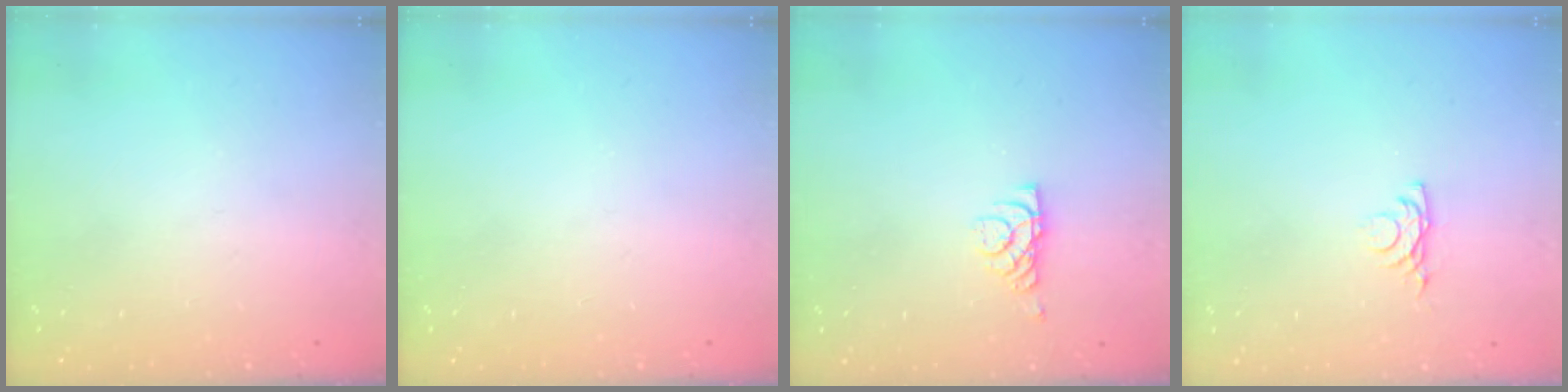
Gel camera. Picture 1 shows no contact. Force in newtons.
{"total": 0.0}
{"total": 6.0, "press": 6.0, "slide": 0.8}
{"total": 4.3, "press": 4.2, "slide": 0.8}